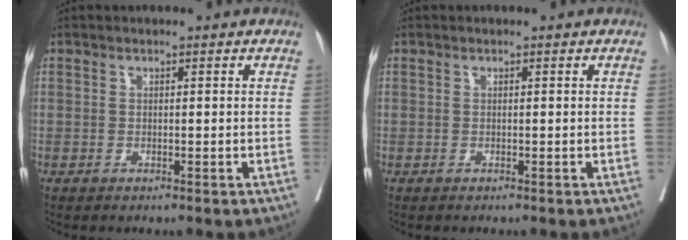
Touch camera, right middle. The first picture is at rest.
{"total": 0.0}